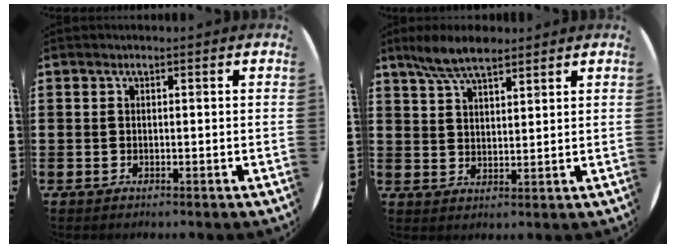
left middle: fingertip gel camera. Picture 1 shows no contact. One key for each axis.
{"total": 6.1, "fx": 5.2, "fy": 1.5, "fz": 2.9, "tx": -0.070, "ty": -0.005, "tz": 0.095}